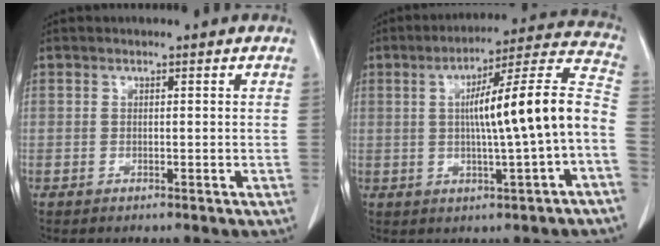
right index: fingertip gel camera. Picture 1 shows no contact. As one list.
[{"total": 15.0, "force": [-1.2, 0.0, 15.0], "torque": [-0.218, 0.027, -0.019]}]